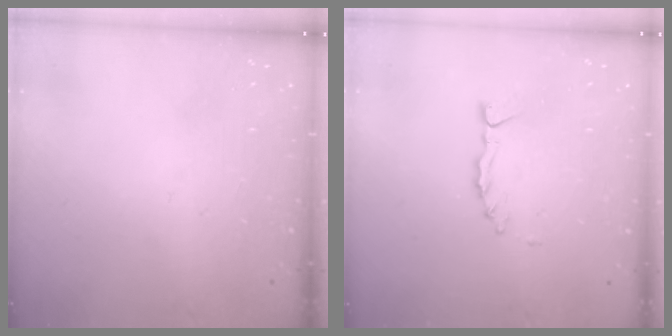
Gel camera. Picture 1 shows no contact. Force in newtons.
{"total": 0.8, "press": 0.8, "slide": 0.1}